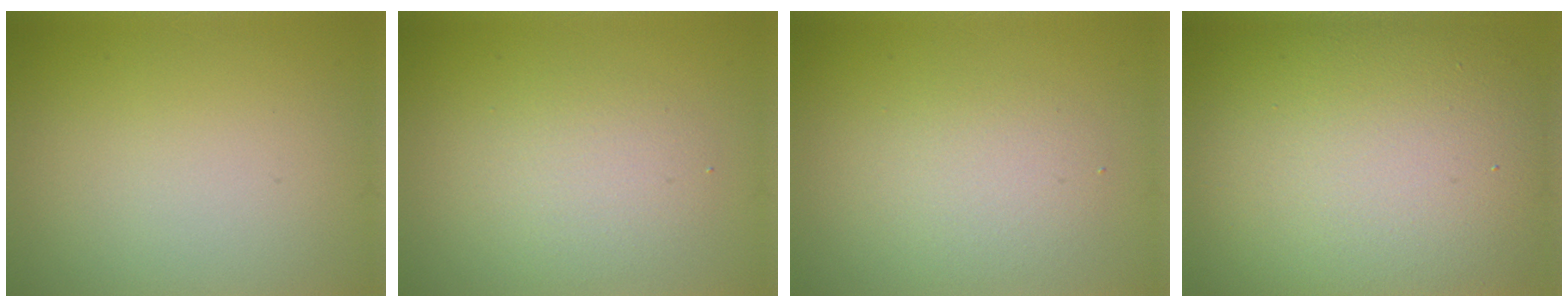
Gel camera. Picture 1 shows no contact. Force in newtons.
{"total": 2.7, "press": 2.7, "slide": 0.1}
{"total": 2.7, "press": 2.7, "slide": 0.1}
{"total": 17.4, "press": 17.4, "slide": 0.9}